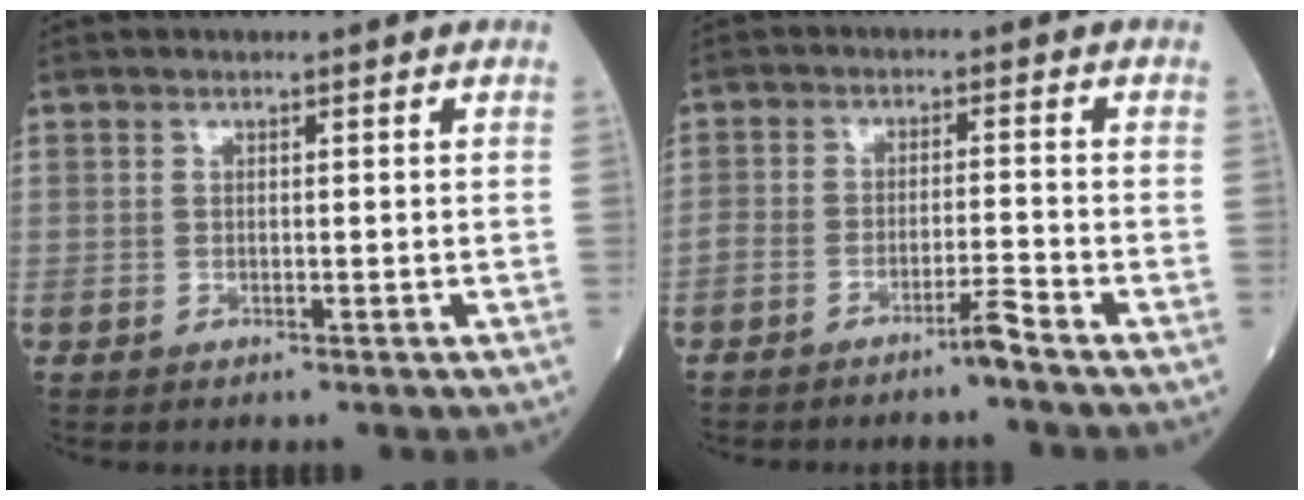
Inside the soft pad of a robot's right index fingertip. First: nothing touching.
{"total": 3.2, "force": [-2.6, -0.4, 1.8], "torque": [-0.034, -0.001, -0.051]}